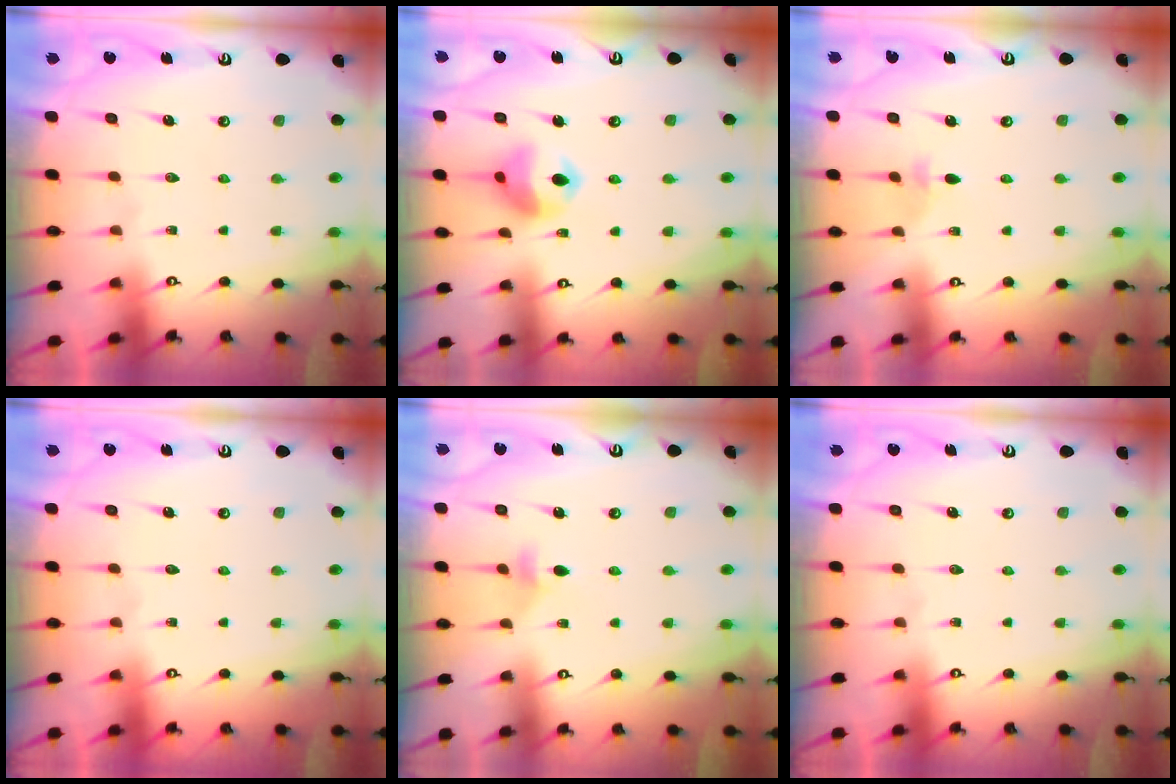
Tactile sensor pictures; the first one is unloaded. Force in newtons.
{"total": 10.5, "press": 10.4, "slide": 1.4}
{"total": 2.4, "press": 2.3, "slide": 0.6}
{"total": 0.0}
{"total": 3.5, "press": 3.3, "slide": 0.9}
{"total": 0.0}